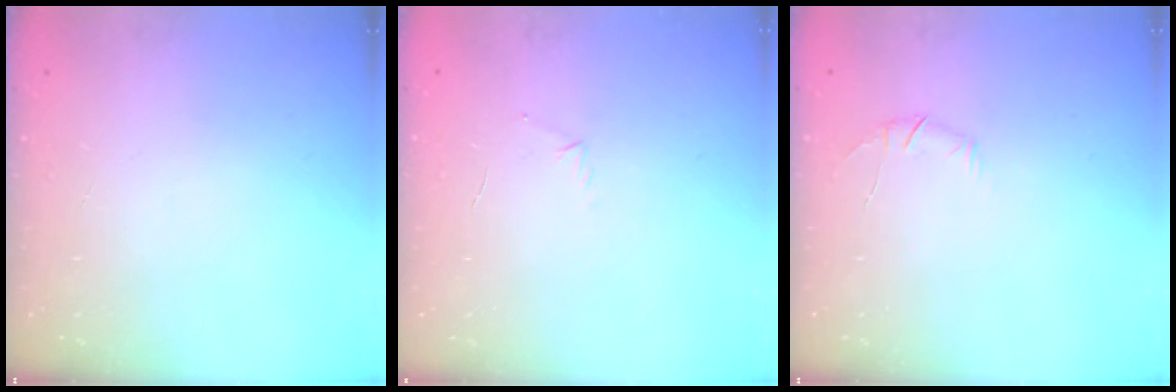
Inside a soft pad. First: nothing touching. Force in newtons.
{"total": 3.2, "press": 3.1, "slide": 0.8}
{"total": 5.2, "press": 5.0, "slide": 1.4}